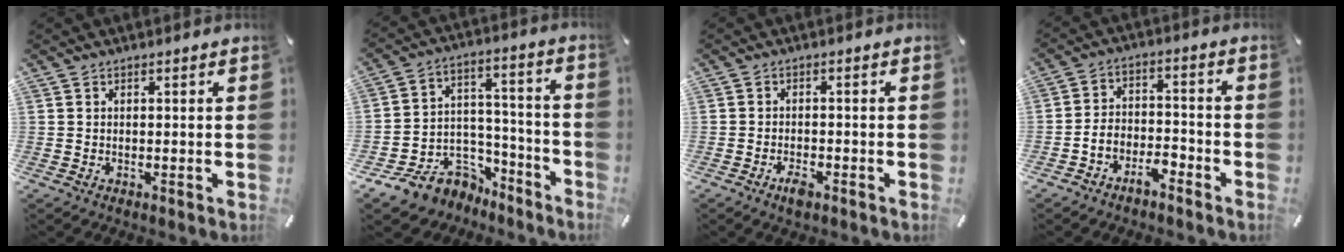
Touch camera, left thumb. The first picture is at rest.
{"total": 11.9, "force": [-7.1, 9.0, 3.4], "torque": [-0.054, 0.041, -0.118]}
{"total": 3.2, "force": [-2.1, 1.4, 2.0], "torque": [-0.046, 0.003, -0.040]}
{"total": 6.0, "force": [-4.8, 3.0, 2.0], "torque": [-0.040, 0.023, -0.093]}